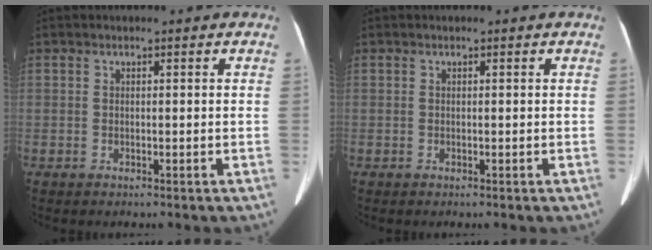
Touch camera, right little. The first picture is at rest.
{"total": 0.0}